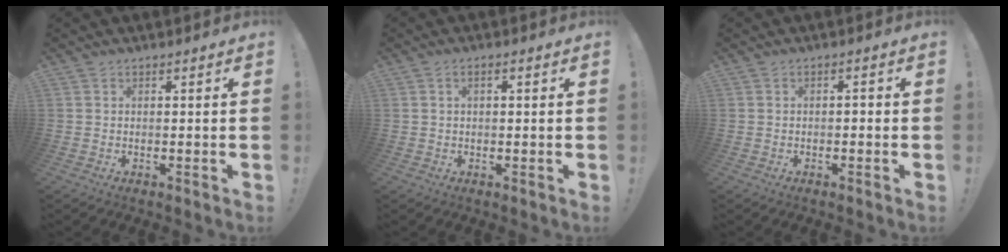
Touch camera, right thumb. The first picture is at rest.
{"total": 1.5, "force": [0.0, 0.5, 1.4], "torque": [-0.030, 0.005, 0.000]}
{"total": 1.1, "force": [-0.8, 0.4, 0.6], "torque": [-0.012, 0.003, -0.015]}